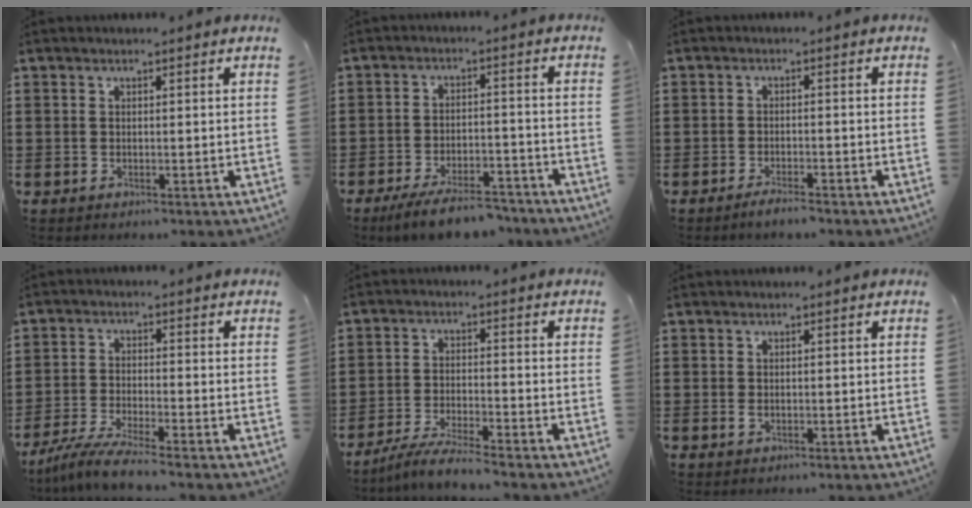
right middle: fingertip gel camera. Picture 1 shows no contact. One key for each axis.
{"total": 7.2, "fx": -6.4, "fy": 1.3, "fz": 3.0, "tx": -0.052, "ty": 0.006, "tz": -0.118}
{"total": 2.3, "fx": -2.1, "fy": 0.2, "fz": 0.7, "tx": -0.014, "ty": -0.001, "tz": -0.040}
{"total": 5.2, "fx": -4.7, "fy": -0.3, "fz": 2.2, "tx": -0.057, "ty": -0.020, "tz": -0.092}
{"total": 4.6, "fx": -4.3, "fy": -0.3, "fz": 1.6, "tx": -0.042, "ty": -0.011, "tz": -0.086}
{"total": 0.9, "fx": -0.2, "fy": 0.5, "fz": 0.7, "tx": -0.016, "ty": -0.001, "tz": -0.002}